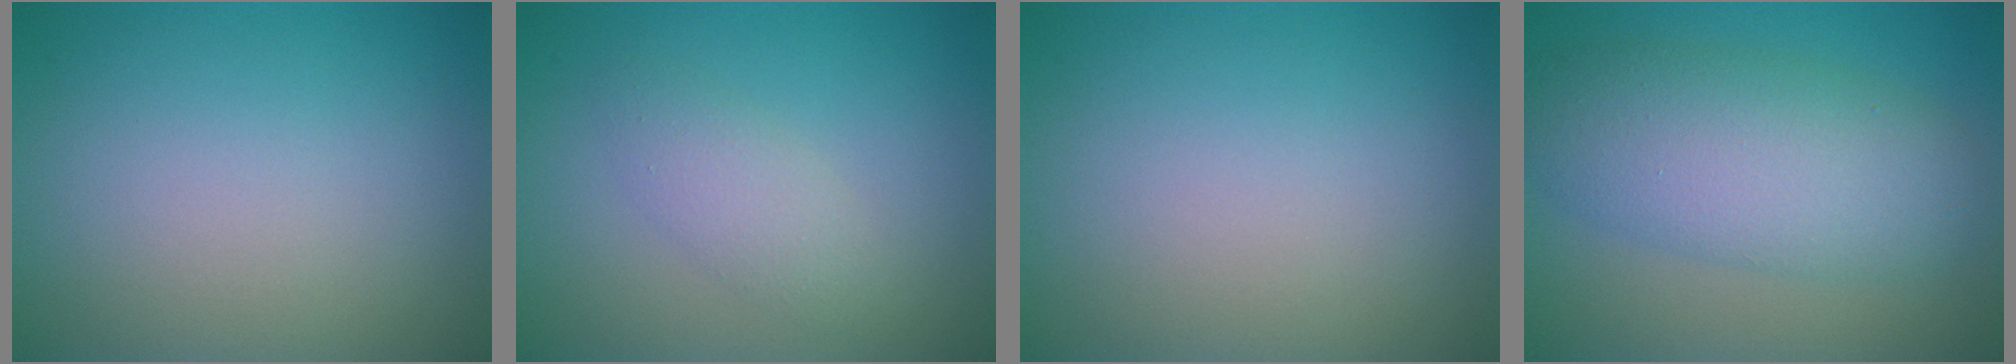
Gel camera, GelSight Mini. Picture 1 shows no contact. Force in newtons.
{"total": 2.2, "press": 2.2, "slide": 0.0}
{"total": 0.0}
{"total": 7.3, "press": 7.3, "slide": 0.3}